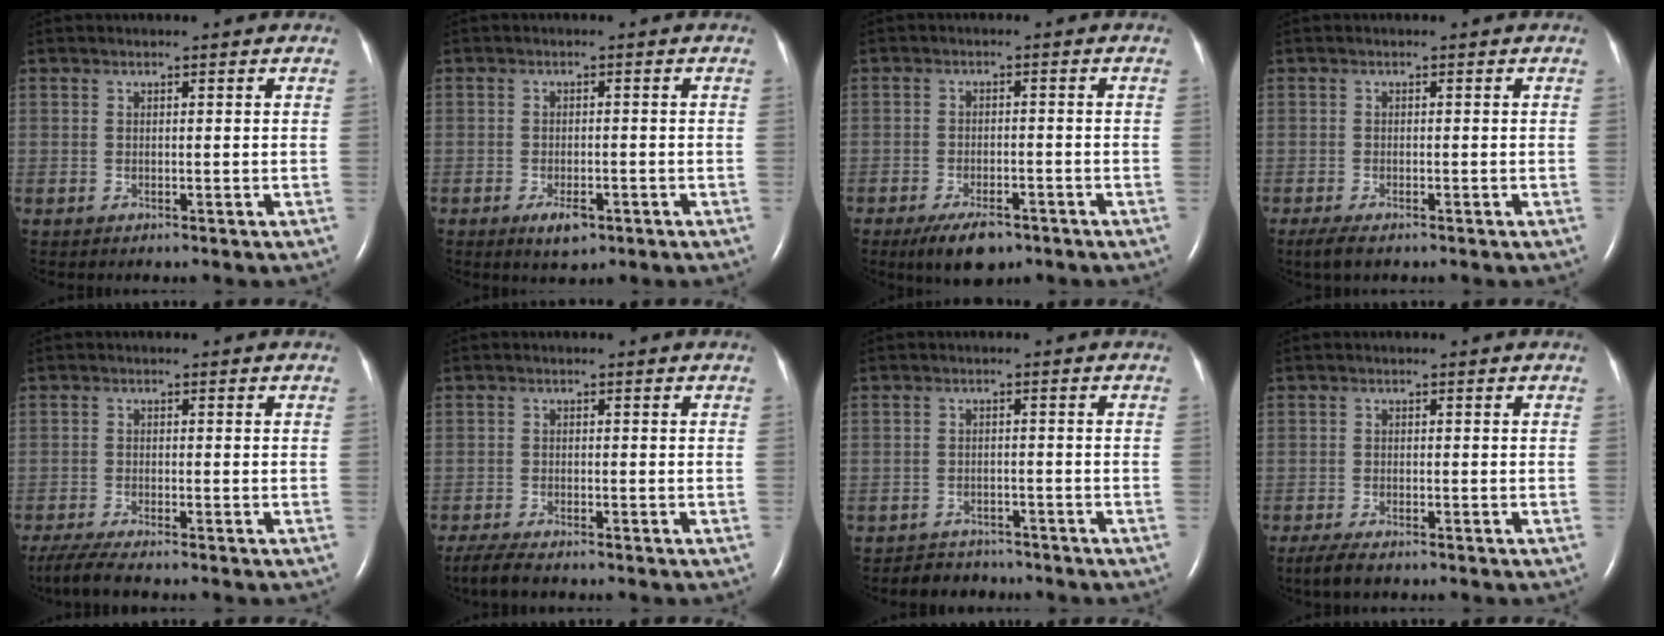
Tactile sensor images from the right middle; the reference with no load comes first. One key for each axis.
{"total": 3.4, "fx": -1.9, "fy": 1.4, "fz": 2.4, "tx": -0.045, "ty": -0.002, "tz": -0.025}
{"total": 5.9, "fx": -4.1, "fy": 2.3, "fz": 3.6, "tx": -0.067, "ty": -0.005, "tz": -0.063}
{"total": 3.0, "fx": -2.0, "fy": 0.9, "fz": 1.9, "tx": -0.039, "ty": -0.008, "tz": -0.032}
{"total": 5.0, "fx": -4.1, "fy": 0.1, "fz": 2.8, "tx": -0.054, "ty": -0.017, "tz": -0.075}
{"total": 4.6, "fx": -3.8, "fy": 0.9, "fz": 2.5, "tx": -0.049, "ty": -0.014, "tz": -0.062}
{"total": 4.1, "fx": -3.6, "fy": 1.9, "fz": -0.5, "tx": 0.008, "ty": 0.003, "tz": -0.055}
{"total": 3.5, "fx": -2.7, "fy": 0.9, "fz": 2.1, "tx": -0.044, "ty": -0.009, "tz": -0.042}